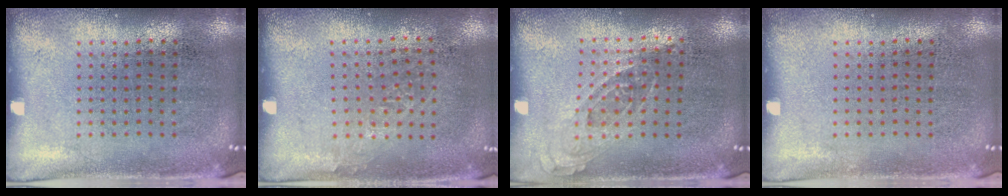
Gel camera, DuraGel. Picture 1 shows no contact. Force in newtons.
{"total": 0.8, "press": 0.6, "slide": 0.6}
{"total": 0.7, "press": 0.7, "slide": 0.3}
{"total": 0.0}